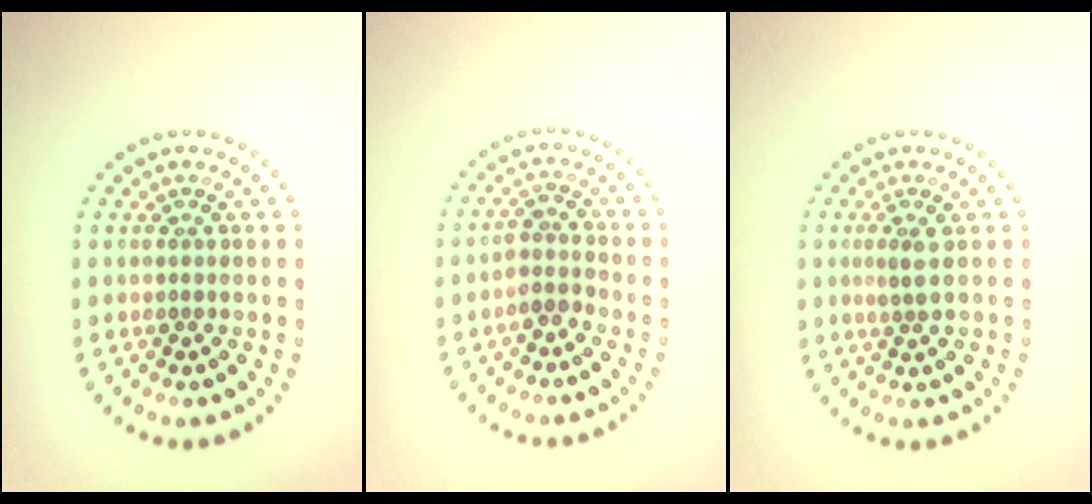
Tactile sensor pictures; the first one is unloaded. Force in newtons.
{"total": 2.0, "press": 1.6, "slide": 1.2}
{"total": 1.3, "press": 0.9, "slide": 0.8}